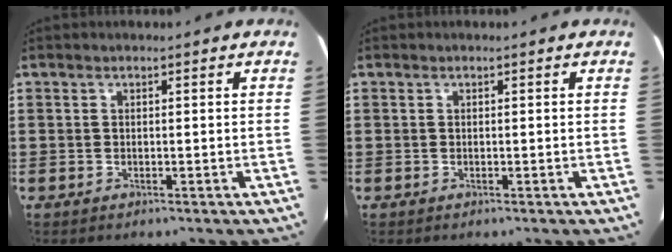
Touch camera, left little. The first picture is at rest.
{"total": 0.0}